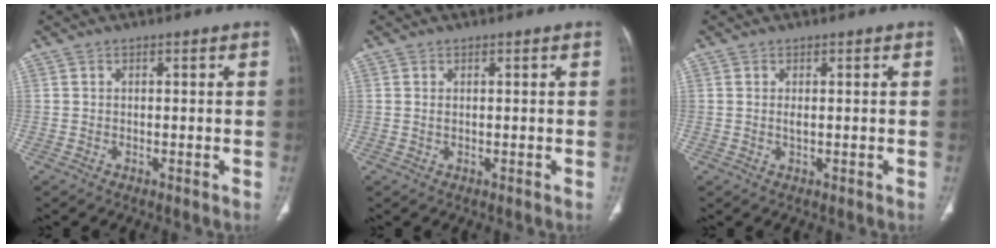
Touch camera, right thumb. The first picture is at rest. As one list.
[{"total": 0.5, "force": [0.1, 0.3, 0.4], "torque": [-0.012, 0.003, 0.005]}, {"total": 1.0, "force": [0.1, 0.4, 0.9], "torque": [-0.021, -0.001, 0.004]}]